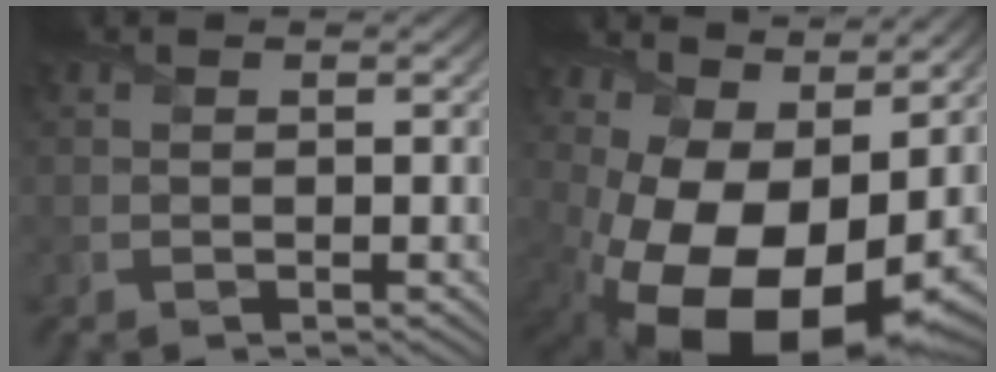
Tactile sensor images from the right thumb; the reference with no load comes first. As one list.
[{"total": 18.0, "force": [-0.1, 10.8, 14.4], "torque": [-0.254, -0.040, 0.032]}]